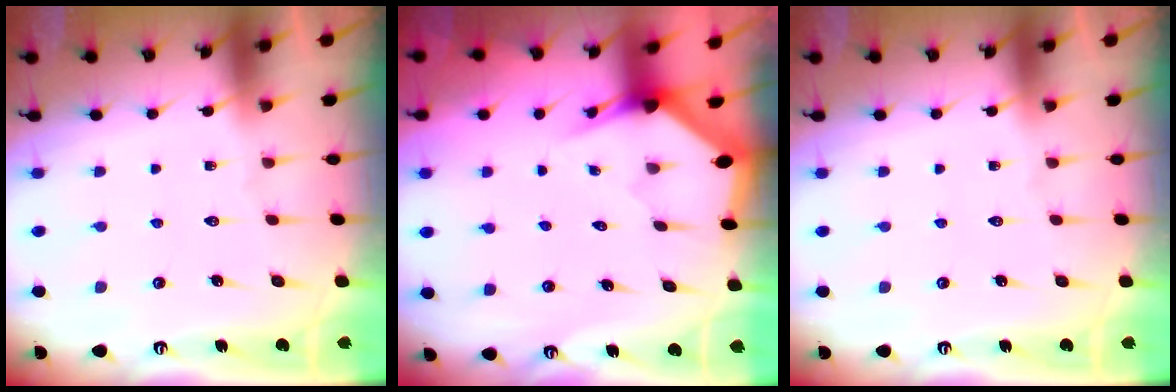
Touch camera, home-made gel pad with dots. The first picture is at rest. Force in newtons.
{"total": 2.7, "press": 2.7, "slide": 0.1}
{"total": 0.0}